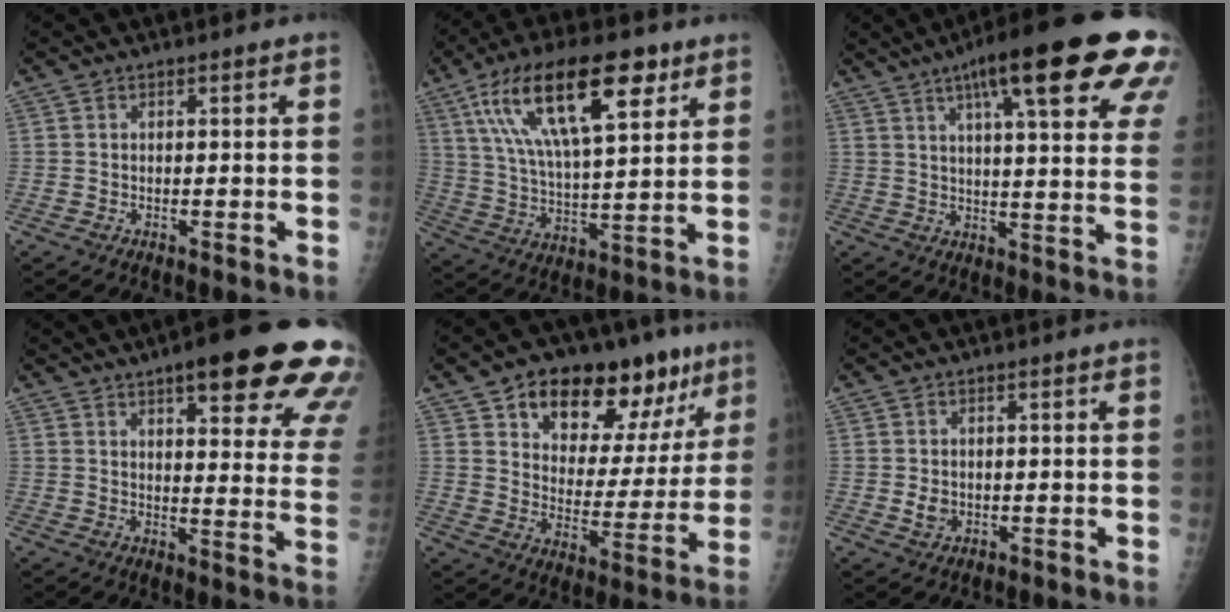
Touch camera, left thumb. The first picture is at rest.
{"total": 21.0, "force": [10.3, 7.9, 16.5], "torque": [-0.272, -0.016, 0.182]}
{"total": 25.4, "force": [13.9, 5.0, 20.7], "torque": [-0.263, -0.018, 0.181]}
{"total": 23.4, "force": [14.4, 5.7, 17.5], "torque": [-0.180, -0.044, 0.172]}
{"total": 22.0, "force": [12.6, 11.3, 14.1], "torque": [-0.149, -0.039, 0.193]}
{"total": 2.1, "force": [-0.1, 1.8, 1.2], "torque": [-0.013, 0.000, 0.003]}